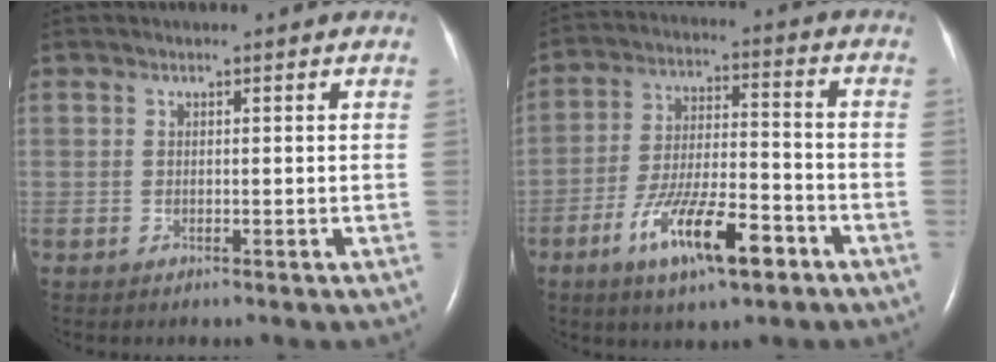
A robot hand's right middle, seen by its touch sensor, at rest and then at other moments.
{"total": 12.5, "force": [-6.7, 2.9, 10.1], "torque": [-0.190, -0.003, -0.112]}